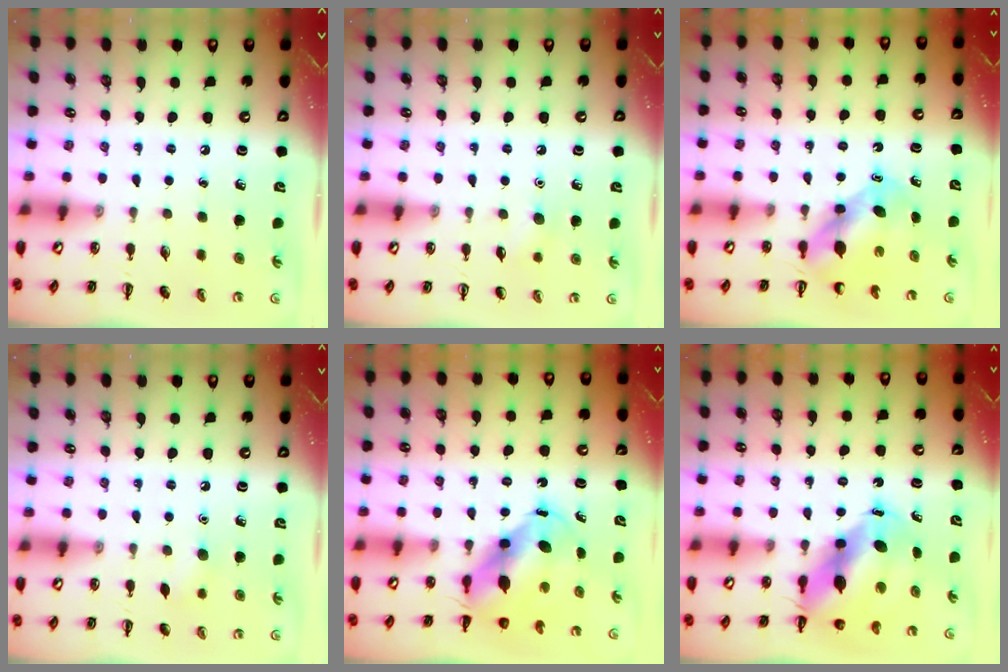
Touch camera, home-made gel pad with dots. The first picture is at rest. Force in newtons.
{"total": 5.2, "press": 5.0, "slide": 1.6}
{"total": 5.5, "press": 5.4, "slide": 0.7}
{"total": 5.8, "press": 5.6, "slide": 1.6}
{"total": 7.0, "press": 6.6, "slide": 2.3}
{"total": 9.1, "press": 8.8, "slide": 2.5}